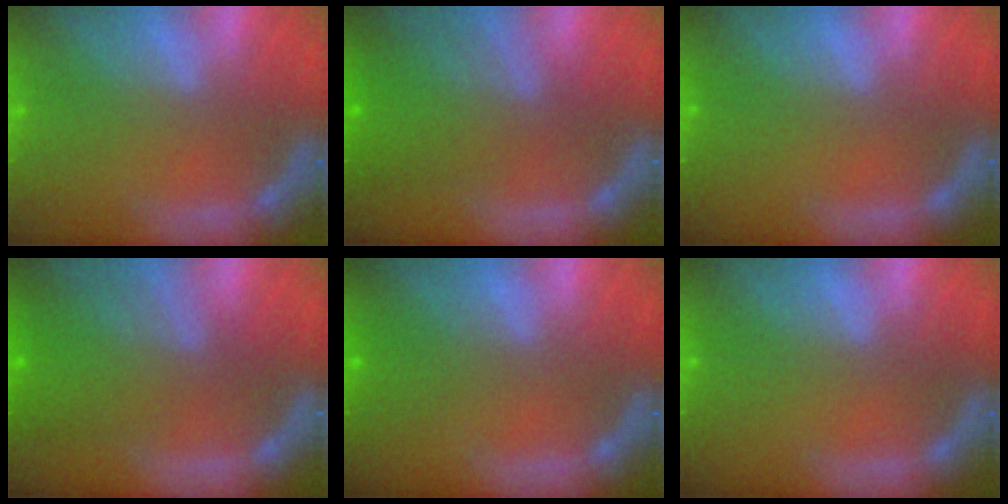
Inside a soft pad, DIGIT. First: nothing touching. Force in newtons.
{"total": 6.1}
{"total": 0.0}
{"total": 6.1}
{"total": 1.9}
{"total": 0.0}